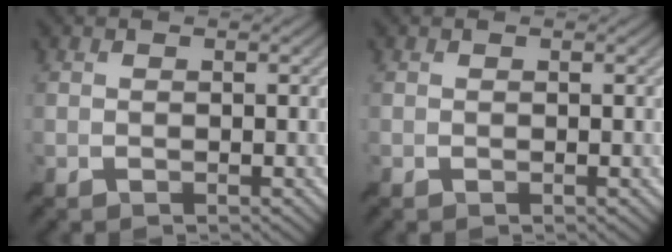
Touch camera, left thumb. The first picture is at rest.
{"total": 0.0}